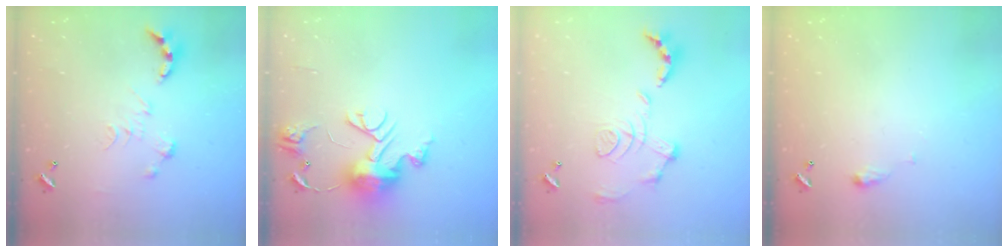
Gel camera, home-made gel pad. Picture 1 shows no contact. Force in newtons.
{"total": 12.5, "press": 12.4, "slide": 0.9}
{"total": 1.6, "press": 0.9, "slide": 1.3}
{"total": 2.9, "press": 2.9, "slide": 0.5}